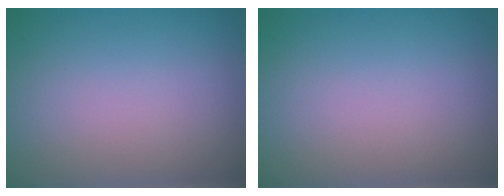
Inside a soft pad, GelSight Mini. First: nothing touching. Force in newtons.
{"total": 0.0}